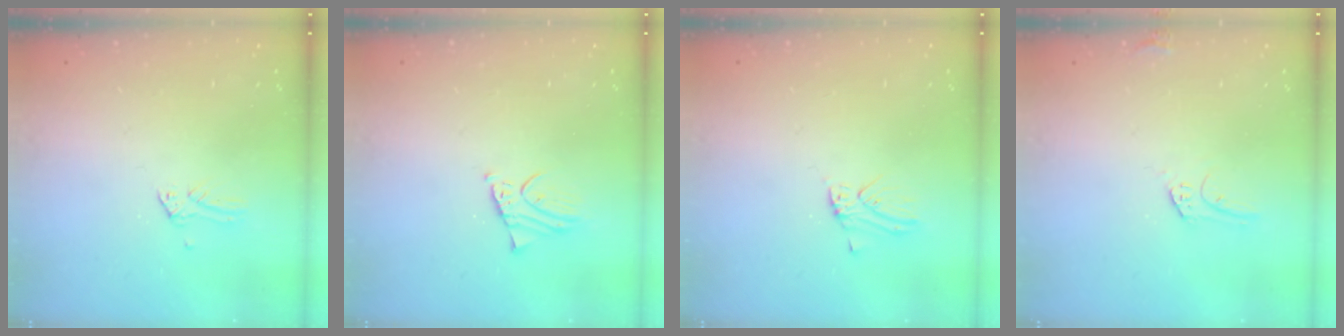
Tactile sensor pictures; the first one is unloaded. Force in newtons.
{"total": 2.0, "press": 2.0, "slide": 0.2}
{"total": 1.4, "press": 1.4, "slide": 0.1}
{"total": 6.5, "press": 6.5, "slide": 0.4}